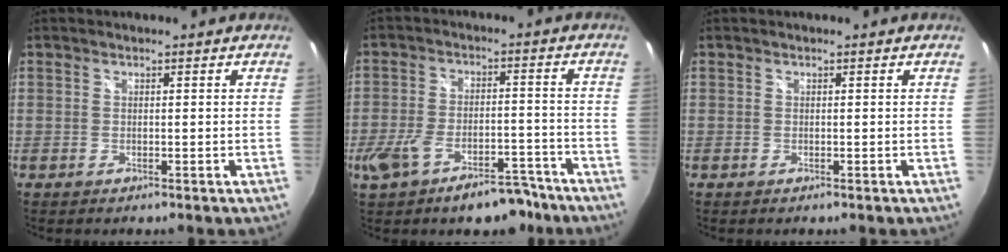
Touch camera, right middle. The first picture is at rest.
{"total": 12.1, "force": [-8.3, 5.4, 7.0], "torque": [-0.140, 0.007, -0.121]}
{"total": 0.0}